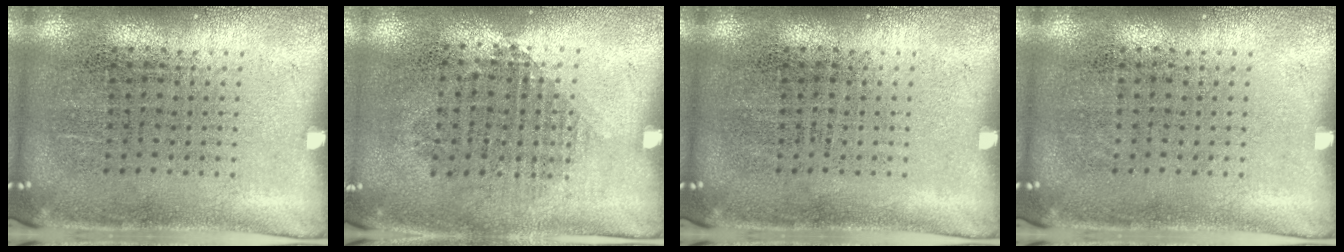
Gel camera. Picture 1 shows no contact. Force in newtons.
{"total": 0.9, "press": 0.8, "slide": 0.4}
{"total": 0.0}
{"total": 0.0}